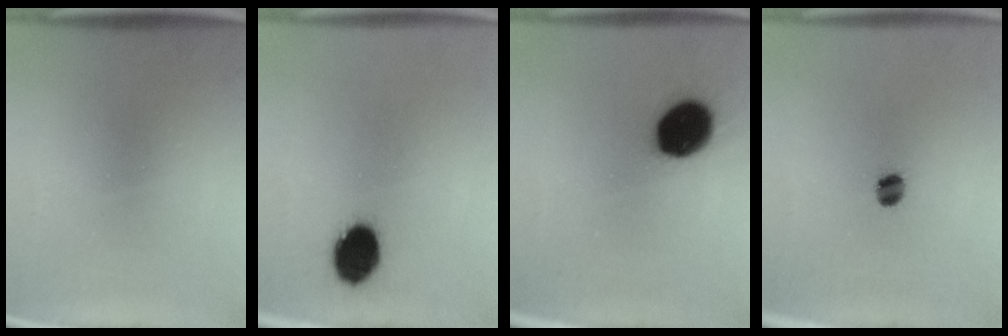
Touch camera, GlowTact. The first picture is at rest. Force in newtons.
{"total": 10.2}
{"total": 14.6}
{"total": 3.5}